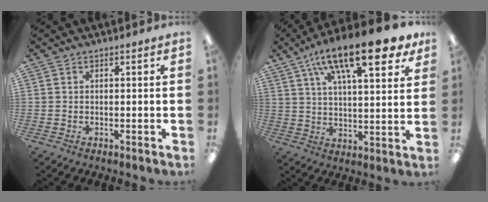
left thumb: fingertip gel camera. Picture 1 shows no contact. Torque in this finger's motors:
{"motor_torque": [0.43, 0.52, 1.93, -0.84, 0.14]}